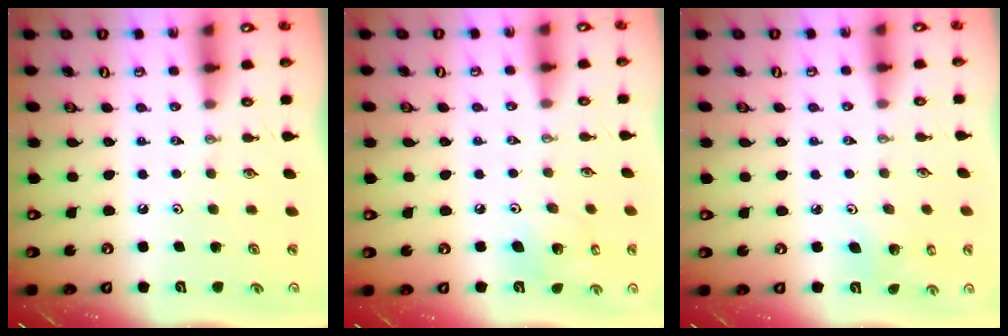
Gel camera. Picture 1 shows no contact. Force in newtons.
{"total": 7.5, "press": 7.3, "slide": 1.7}
{"total": 3.4, "press": 3.4, "slide": 0.4}